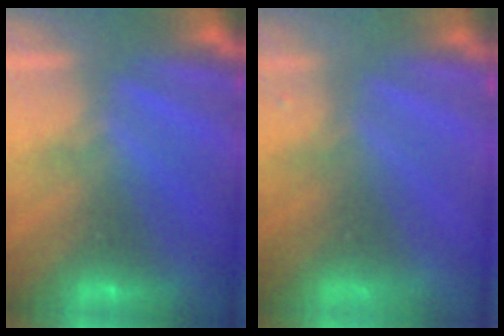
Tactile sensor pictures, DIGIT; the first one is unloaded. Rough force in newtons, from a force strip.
{"total": 11.8}